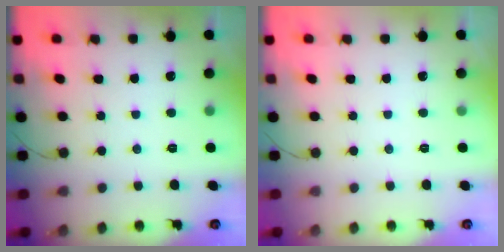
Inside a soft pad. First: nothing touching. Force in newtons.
{"total": 0.0}